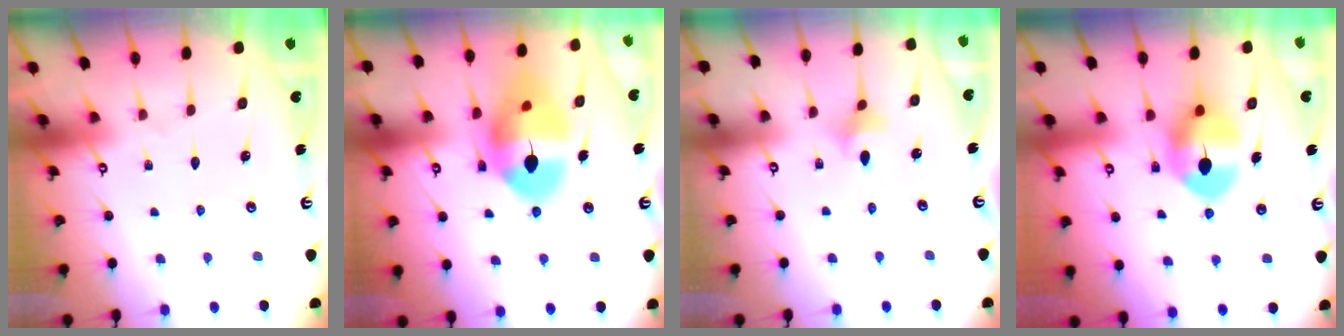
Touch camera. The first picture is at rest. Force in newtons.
{"total": 15.5, "press": 15.3, "slide": 2.2}
{"total": 3.8, "press": 3.7, "slide": 0.6}
{"total": 8.2, "press": 8.1, "slide": 1.3}